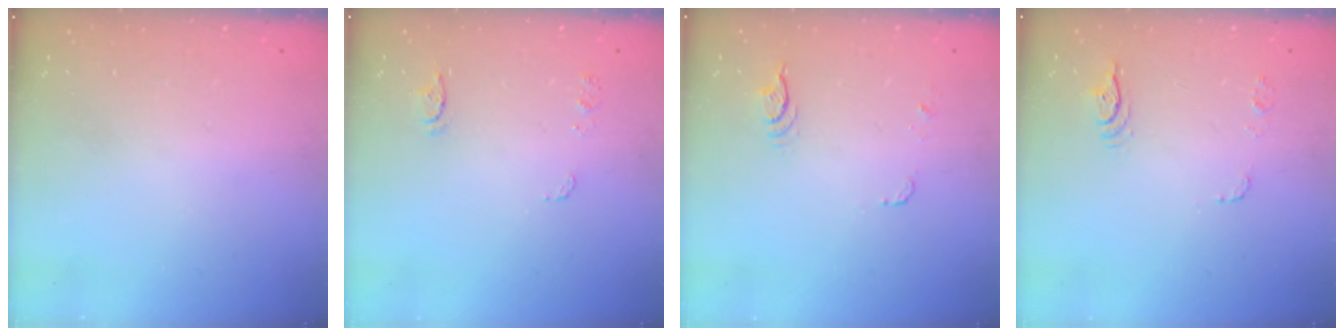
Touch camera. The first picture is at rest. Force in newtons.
{"total": 6.9, "press": 6.9, "slide": 0.5}
{"total": 14.3, "press": 5.9, "slide": 13.1}
{"total": 6.0, "press": 6.0, "slide": 0.4}